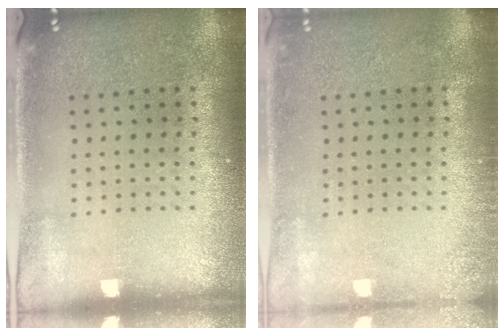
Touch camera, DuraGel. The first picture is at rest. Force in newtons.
{"total": 1.1, "press": 1.1, "slide": 0.1}